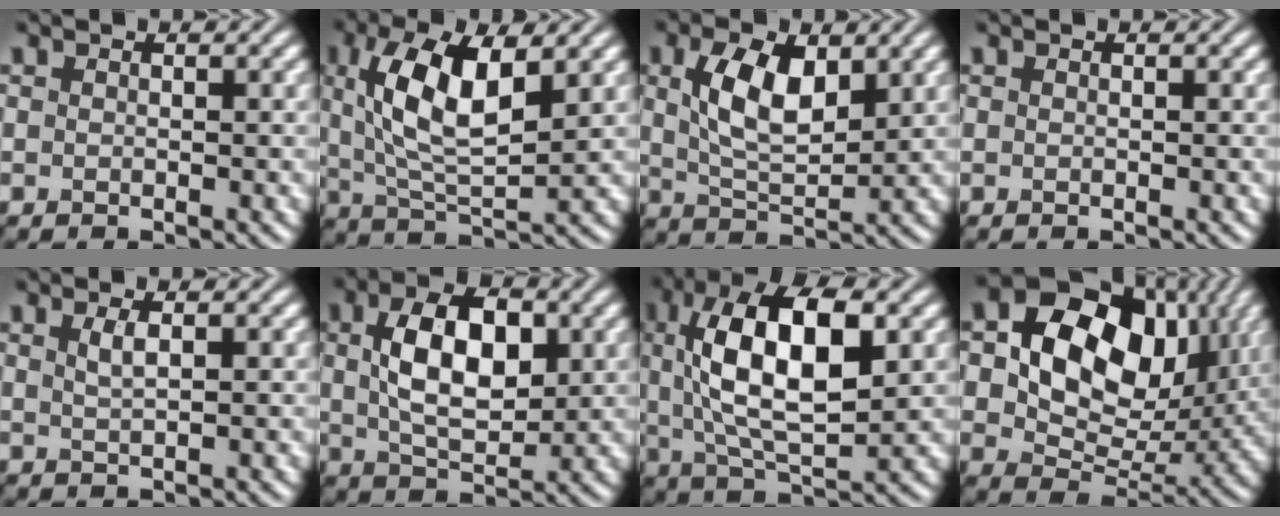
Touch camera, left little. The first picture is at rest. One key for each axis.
{"total": 8.3, "fx": 2.3, "fy": 3.2, "fz": 7.3, "tx": -0.142, "ty": 0.001, "tz": 0.042}
{"total": 6.4, "fx": 2.0, "fy": 3.2, "fz": 5.2, "tx": -0.108, "ty": 0.002, "tz": 0.040}
{"total": 0.0}
{"total": 1.4, "fx": 0.5, "fy": 0.4, "fz": 1.2, "tx": -0.024, "ty": 0.002, "tz": 0.009}
{"total": 7.7, "fx": 1.4, "fy": 4.3, "fz": 6.3, "tx": -0.111, "ty": 0.008, "tz": 0.026}
{"total": 11.6, "fx": 2.5, "fy": 4.8, "fz": 10.3, "tx": -0.181, "ty": 0.011, "tz": 0.041}
{"total": 13.6, "fx": 3.4, "fy": 9.4, "fz": 9.1, "tx": -0.149, "ty": 0.003, "tz": 0.059}